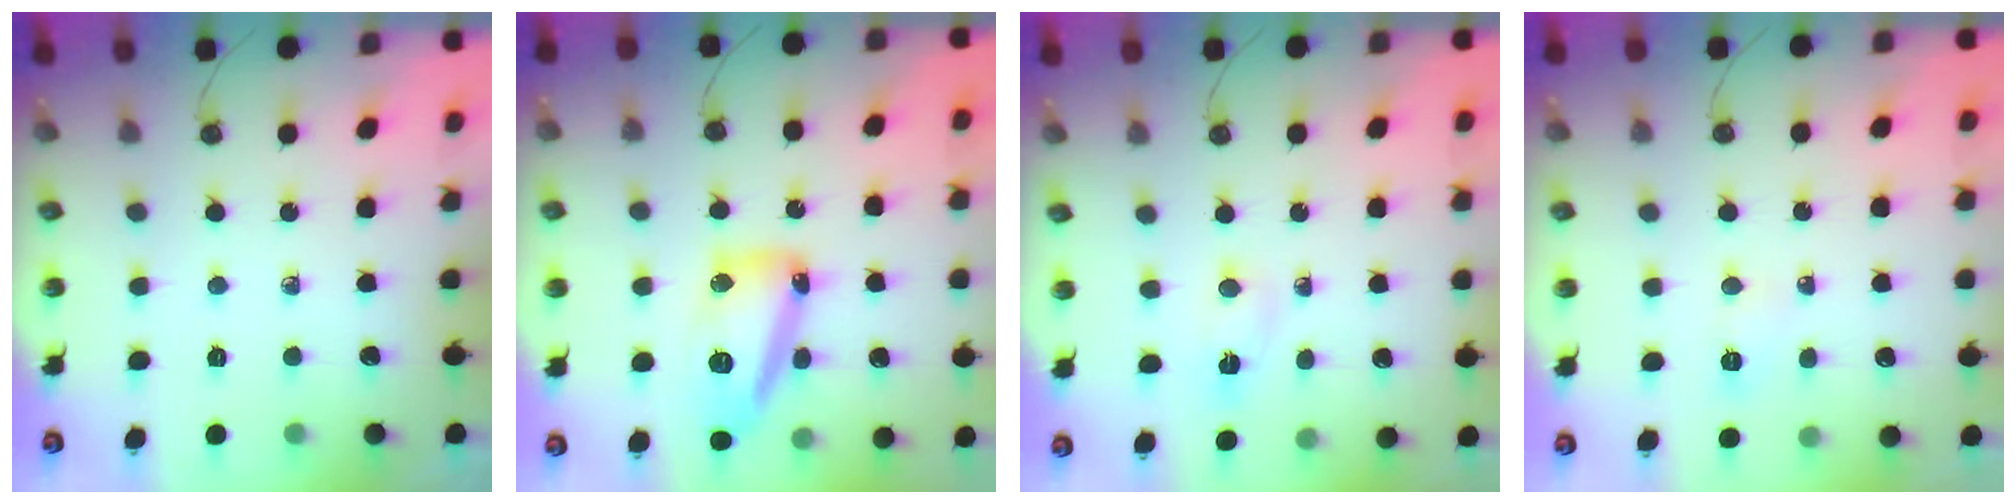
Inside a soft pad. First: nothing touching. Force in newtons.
{"total": 14.3, "press": 14.3, "slide": 1.2}
{"total": 2.6, "press": 1.3, "slide": 2.2}
{"total": 9.1, "press": 5.0, "slide": 7.5}